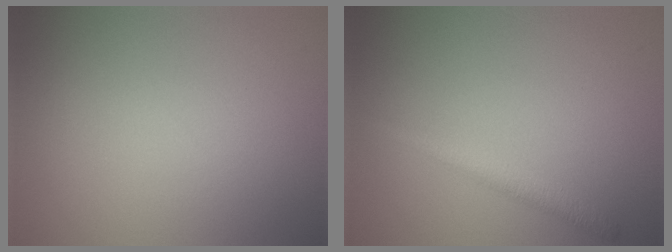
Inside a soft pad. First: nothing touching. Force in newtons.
{"total": 2.0, "press": 2.0, "slide": 0.0}